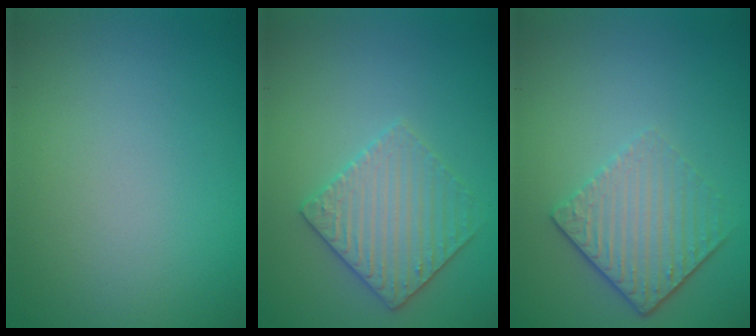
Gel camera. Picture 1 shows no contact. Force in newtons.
{"total": 3.2, "press": 3.0, "slide": 1.1}
{"total": 4.4, "press": 3.0, "slide": 3.1}